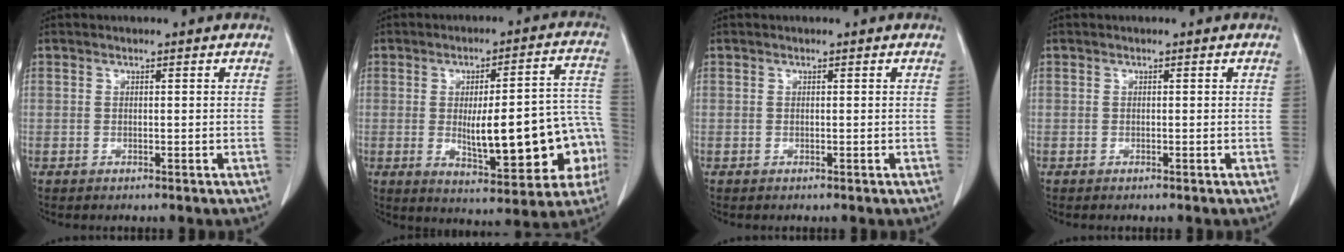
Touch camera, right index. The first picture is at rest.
{"total": 18.7, "force": [-3.2, 4.9, 17.8], "torque": [-0.186, 0.034, -0.022]}
{"total": 0.0}
{"total": 0.0}